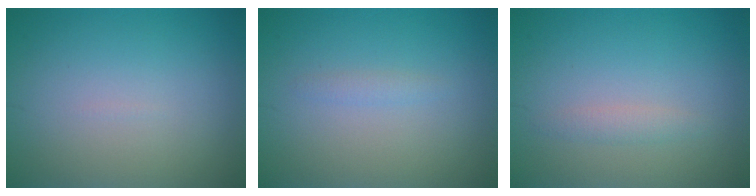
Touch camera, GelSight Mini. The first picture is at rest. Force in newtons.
{"total": 0.8, "press": 0.8, "slide": 0.0}
{"total": 1.1, "press": 1.1, "slide": 0.1}